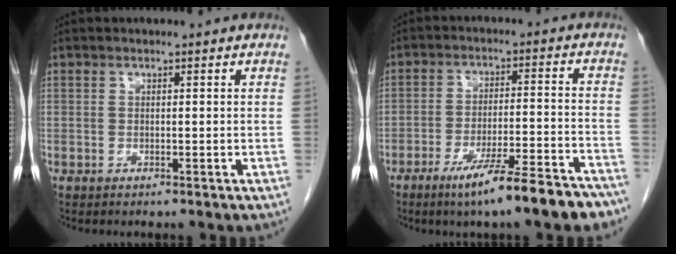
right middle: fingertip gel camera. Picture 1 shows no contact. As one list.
[{"total": 13.9, "force": [-10.2, 1.2, 9.4], "torque": [-0.127, -0.005, -0.154]}]